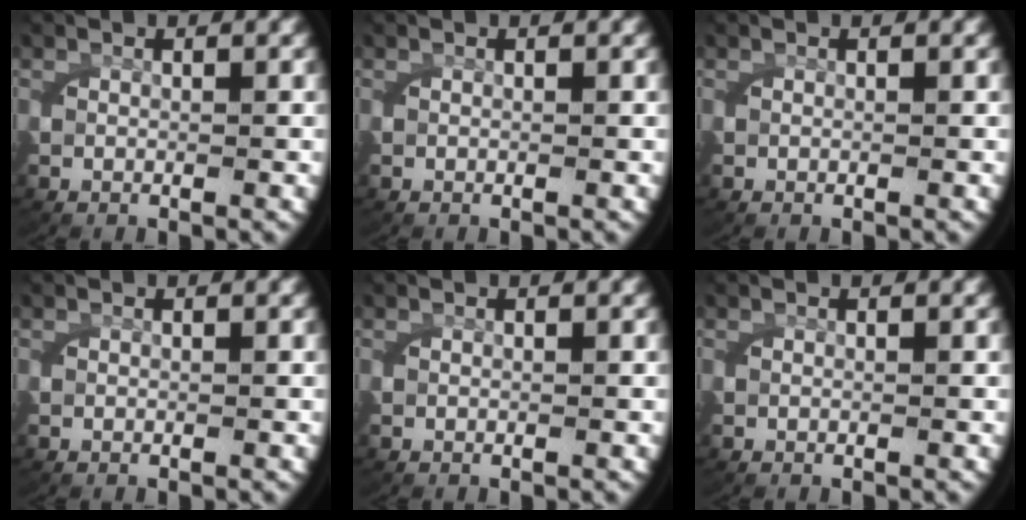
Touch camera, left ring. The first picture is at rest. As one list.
[{"total": 0.0}, {"total": 0.0}, {"total": 0.0}, {"total": 0.0}, {"total": 0.0}]